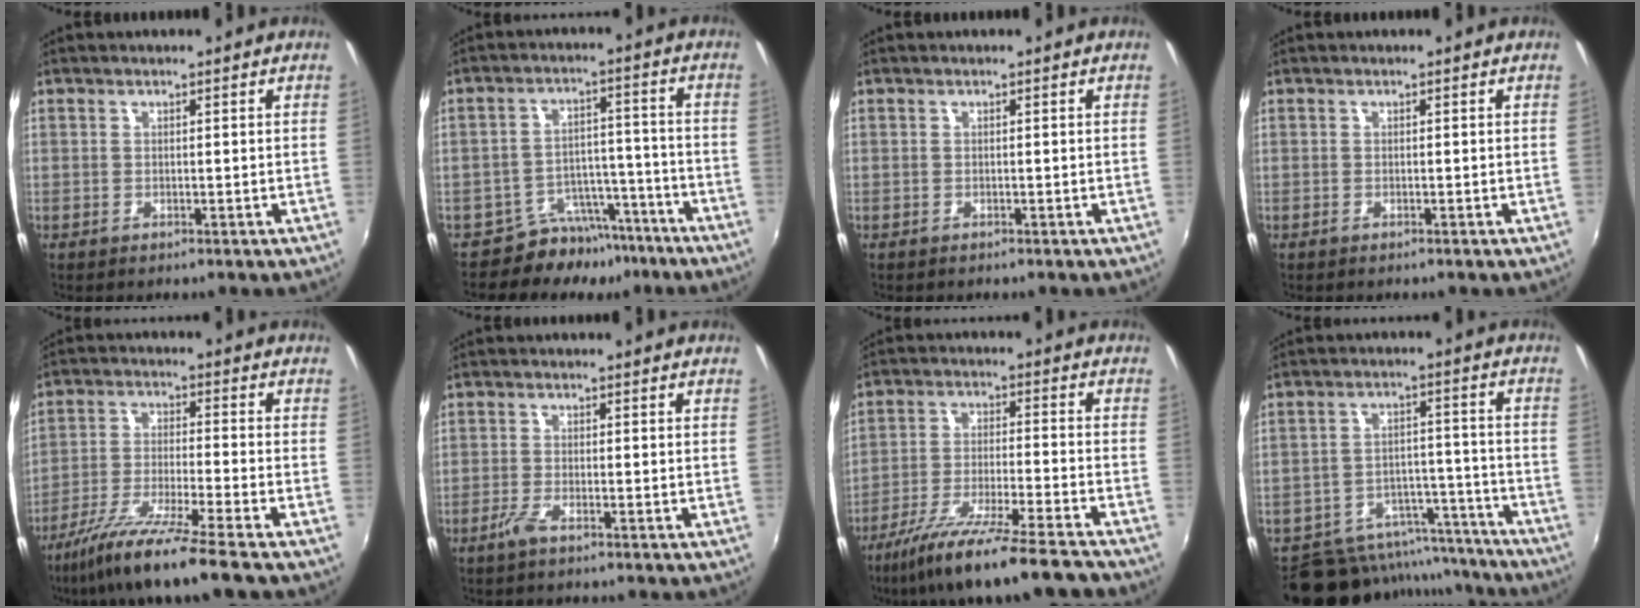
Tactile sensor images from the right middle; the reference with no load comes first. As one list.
[{"total": 9.4, "force": [-8.0, 4.7, 1.2], "torque": [-0.021, 0.030, -0.112]}, {"total": 0.0}, {"total": 0.0}, {"total": 13.1, "force": [-10.2, -0.7, 8.3], "torque": [-0.172, -0.031, -0.183]}, {"total": 2.4, "force": [-1.7, 0.3, 1.7], "torque": [-0.043, -0.005, -0.036]}, {"total": 16.6, "force": [-13.9, 0.1, 9.2], "torque": [-0.179, -0.043, -0.231]}, {"total": 16.8, "force": [-14.3, 7.6, 4.4], "torque": [-0.091, 0.041, -0.182]}]